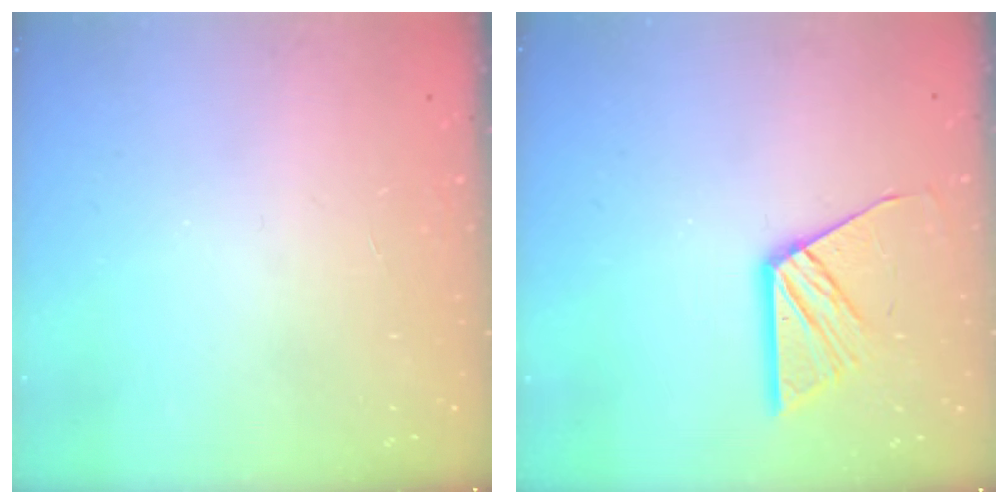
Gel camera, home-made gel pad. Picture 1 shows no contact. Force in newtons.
{"total": 10.2, "press": 10.2, "slide": 0.8}